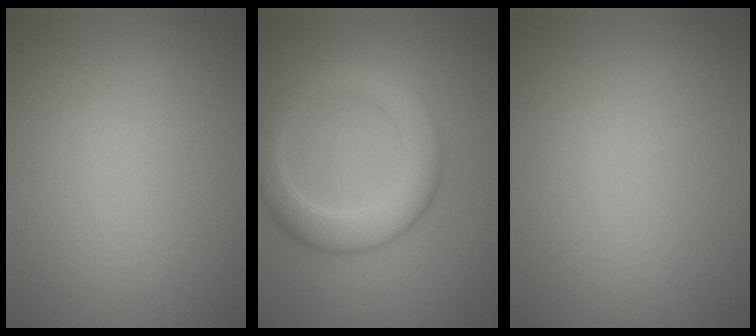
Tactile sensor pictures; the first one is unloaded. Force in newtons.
{"total": 4.9, "press": 4.9, "slide": 0.0}
{"total": 0.0}